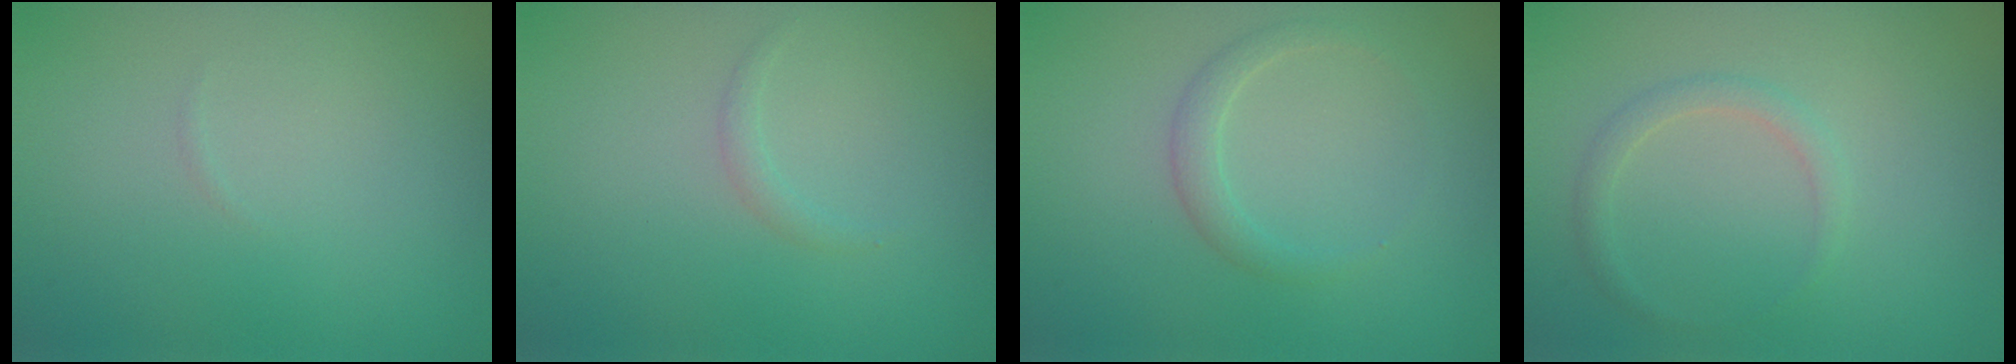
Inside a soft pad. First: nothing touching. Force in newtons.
{"total": 0.7, "press": 0.7, "slide": 0.1}
{"total": 1.4, "press": 1.4, "slide": 0.1}
{"total": 1.3, "press": 1.3, "slide": 0.1}